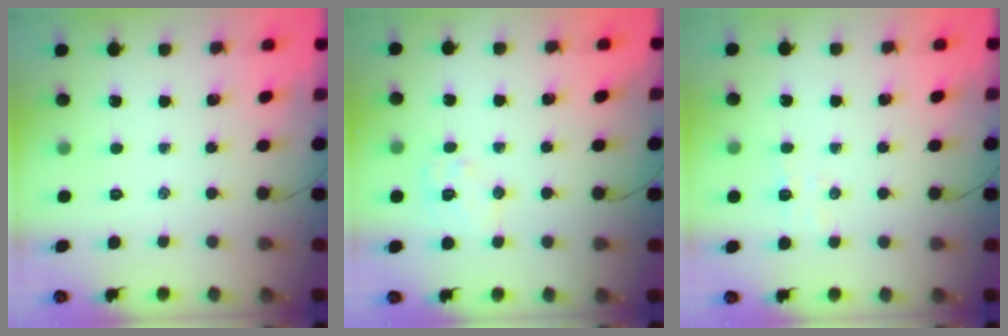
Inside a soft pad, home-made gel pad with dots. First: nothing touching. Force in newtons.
{"total": 7.4, "press": 7.3, "slide": 1.2}
{"total": 3.8, "press": 3.7, "slide": 1.0}